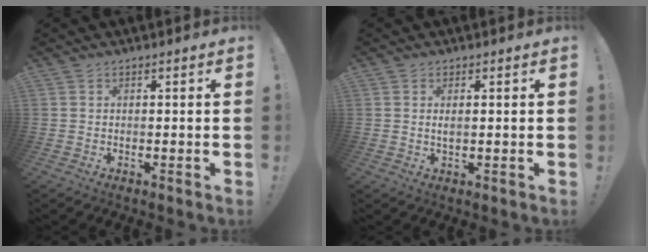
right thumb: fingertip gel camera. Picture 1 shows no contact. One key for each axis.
{"total": 1.5, "fx": 0.2, "fy": 0.0, "fz": 1.4, "tx": -0.021, "ty": -0.003, "tz": 0.001}